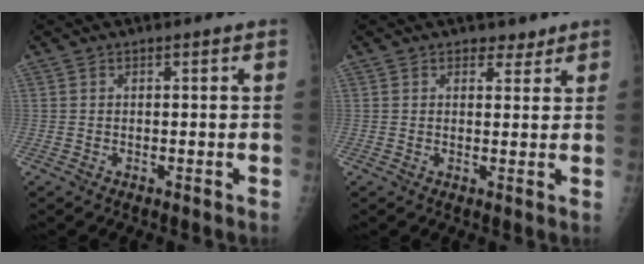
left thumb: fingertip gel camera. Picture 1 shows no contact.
{"total": 2.5, "force": [1.9, 1.4, 0.6], "torque": [0.009, -0.011, 0.024]}